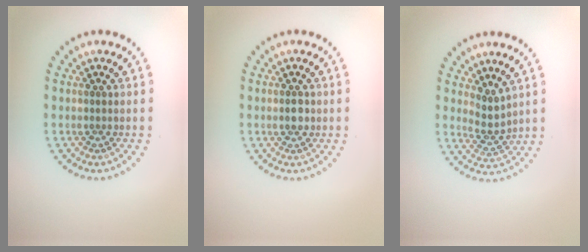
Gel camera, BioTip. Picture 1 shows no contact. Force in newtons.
{"total": 1.2, "press": 1.1, "slide": 0.4}
{"total": 2.2, "press": 1.7, "slide": 1.4}